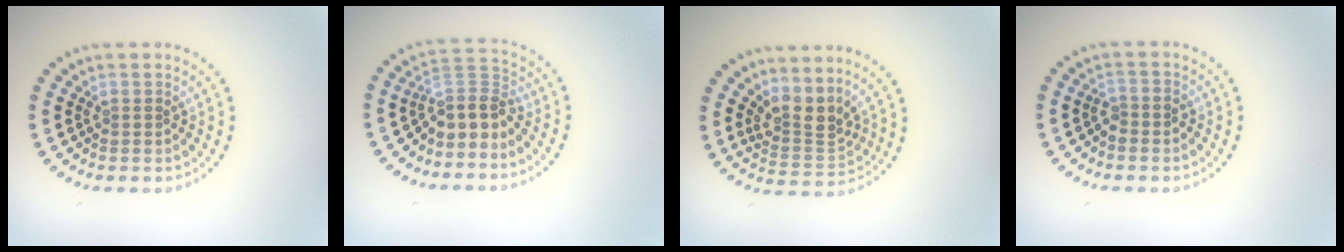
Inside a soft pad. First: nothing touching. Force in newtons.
{"total": 3.7, "press": 2.7, "slide": 2.5}
{"total": 3.3, "press": 2.3, "slide": 2.3}
{"total": 1.3, "press": 1.1, "slide": 0.6}